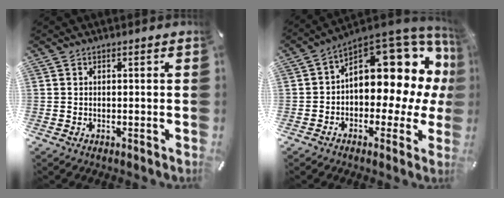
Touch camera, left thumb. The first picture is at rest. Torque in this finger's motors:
{"motor_torque": [2.47, 2.54, 0.75, -0.21, 0.49]}